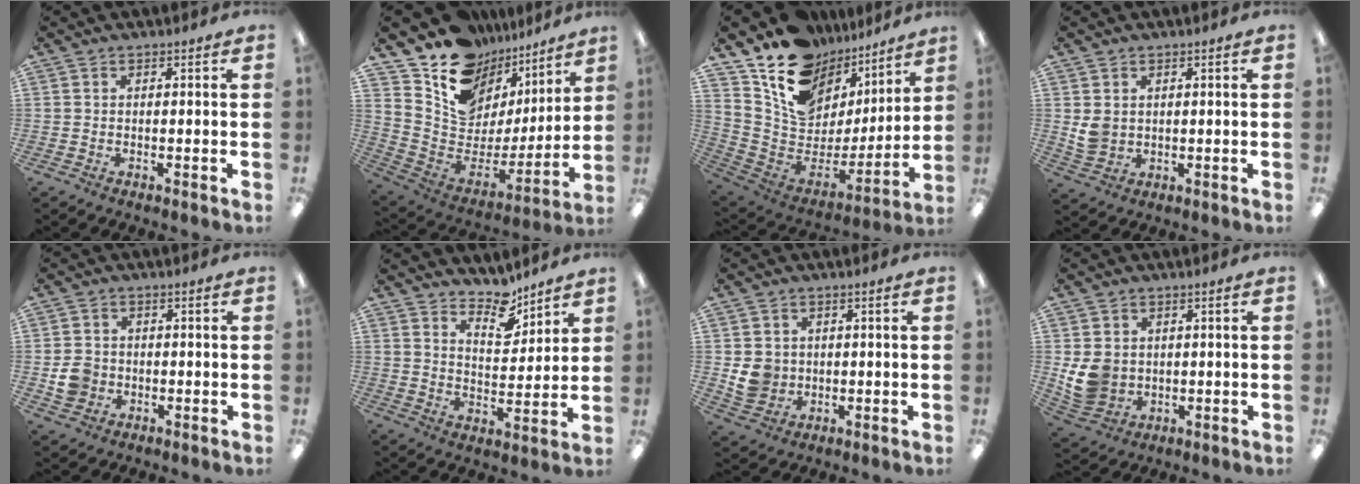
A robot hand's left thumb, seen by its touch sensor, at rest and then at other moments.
{"total": 14.1, "force": [10.3, 9.0, 3.5], "torque": [-0.067, -0.105, 0.193]}
{"total": 15.2, "force": [10.5, 9.8, 5.1], "torque": [-0.105, -0.089, 0.199]}
{"total": 4.4, "force": [1.3, 3.7, 2.0], "torque": [-0.032, 0.004, 0.028]}
{"total": 5.2, "force": [-1.1, 4.7, 1.9], "torque": [-0.031, 0.006, -0.019]}
{"total": 9.0, "force": [7.5, 3.9, 3.0], "torque": [-0.028, -0.056, 0.133]}
{"total": 6.0, "force": [0.2, 5.6, 1.9], "torque": [-0.035, 0.009, 0.007]}
{"total": 8.3, "force": [0.3, 7.4, 3.8], "torque": [-0.088, 0.011, 0.011]}